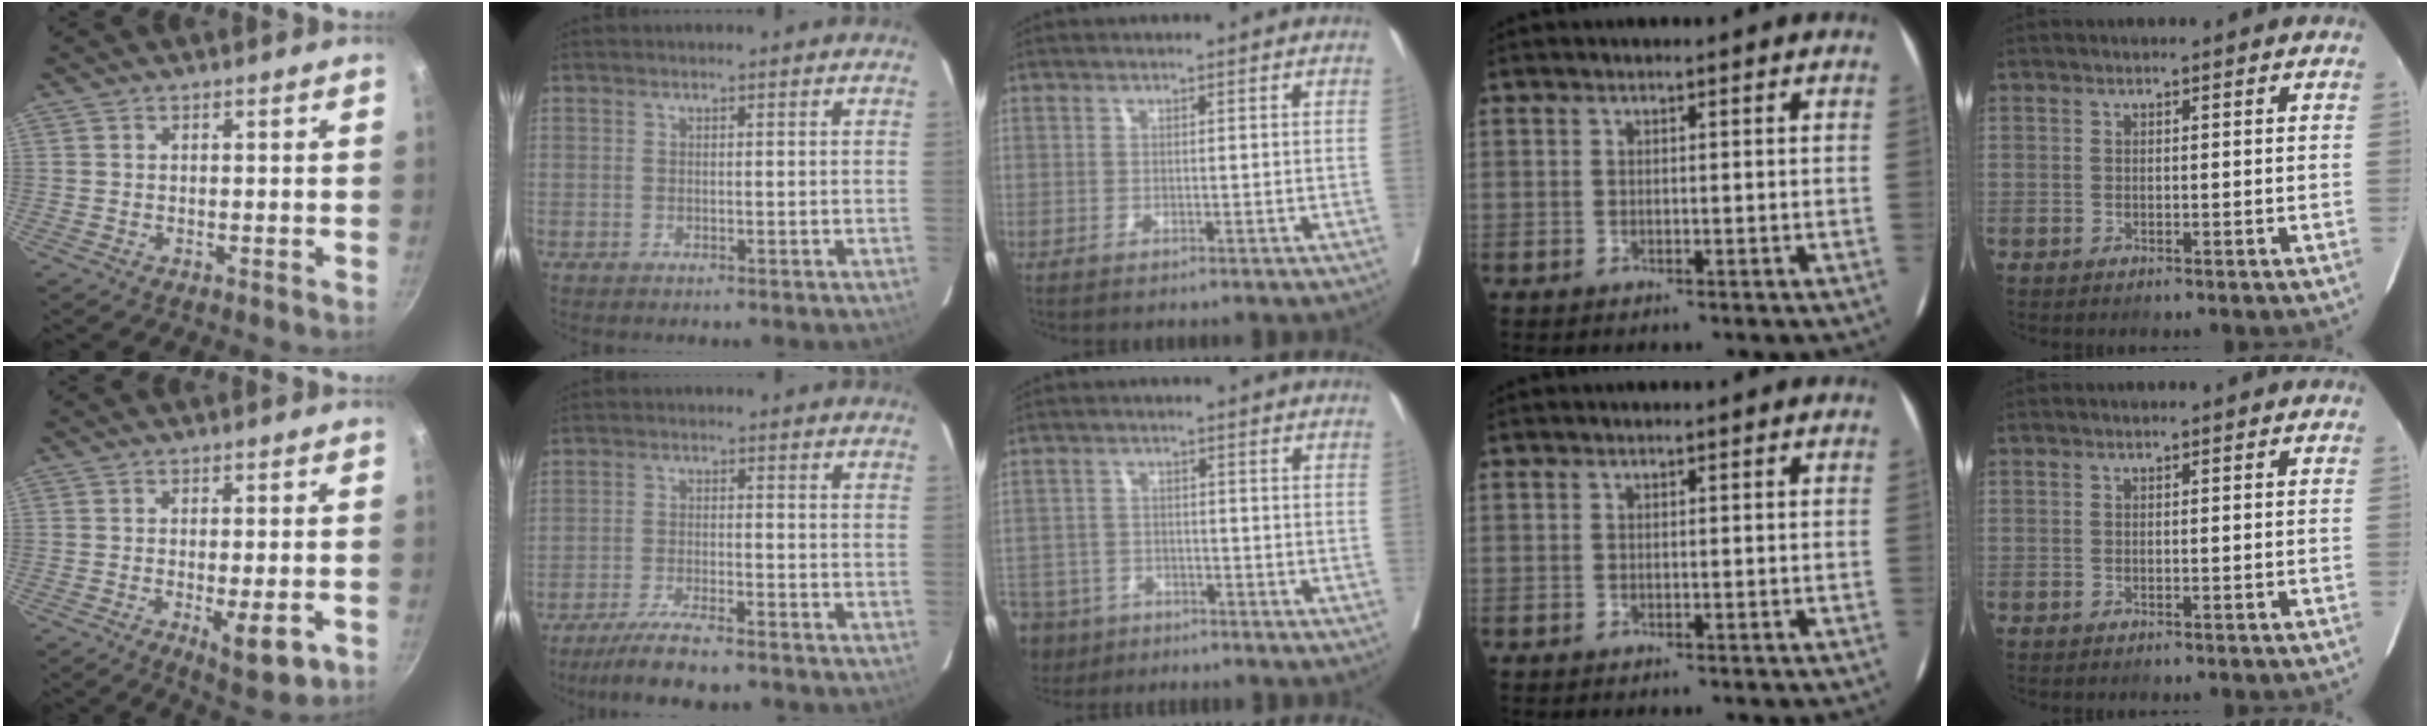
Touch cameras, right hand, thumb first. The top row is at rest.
{"thumb": {"total": 7.6, "force": [-2.4, 2.5, 6.7], "torque": [-0.094, -0.012, -0.027]}, "index": {"total": 8.4, "force": [-6.9, 0.6, 4.7], "torque": [-0.078, -0.022, -0.117]}, "middle": {"total": 12.4, "force": [-8.6, 8.2, 3.6], "torque": [-0.115, -0.011, -0.132]}}